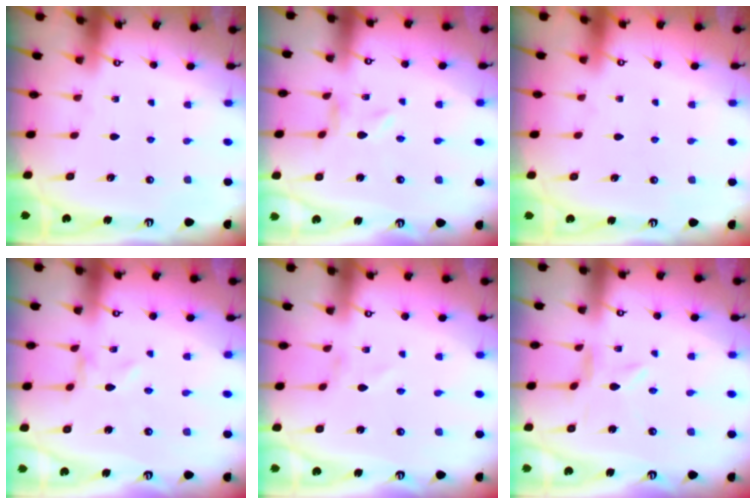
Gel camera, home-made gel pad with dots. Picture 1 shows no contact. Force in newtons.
{"total": 0.0}
{"total": 1.6, "press": 1.6, "slide": 0.2}
{"total": 0.0}
{"total": 1.3, "press": 1.2, "slide": 0.1}
{"total": 1.1, "press": 1.1, "slide": 0.2}